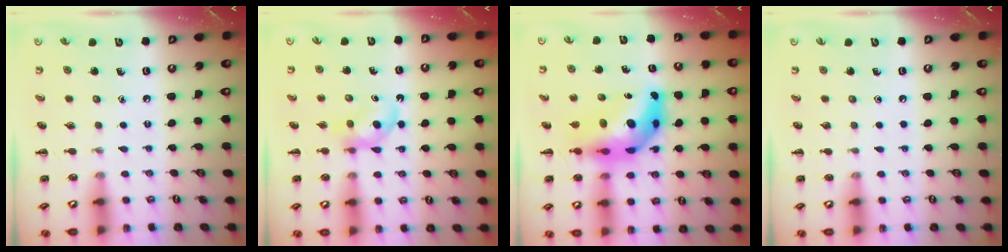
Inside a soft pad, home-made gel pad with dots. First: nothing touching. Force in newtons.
{"total": 4.0, "press": 3.9, "slide": 1.1}
{"total": 11.3, "press": 10.8, "slide": 3.4}
{"total": 0.0}